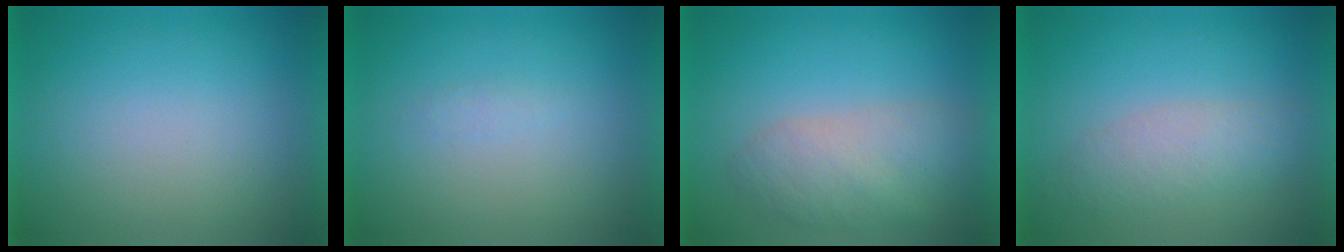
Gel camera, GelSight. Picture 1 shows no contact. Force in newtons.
{"total": 1.0}
{"total": 5.4}
{"total": 3.4}